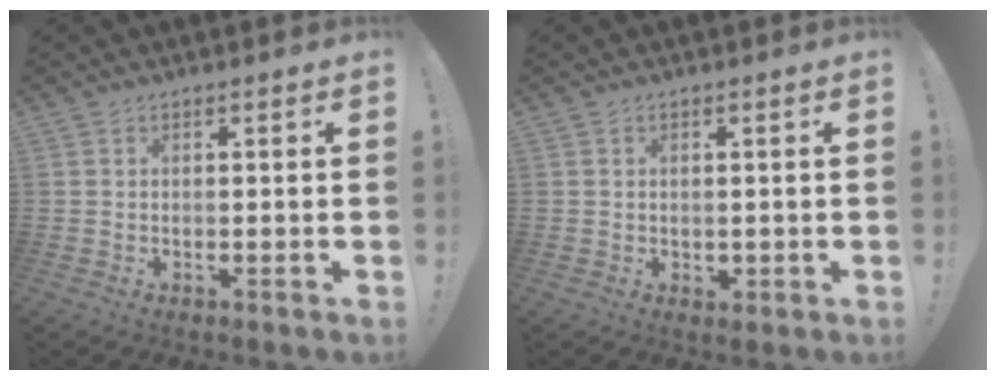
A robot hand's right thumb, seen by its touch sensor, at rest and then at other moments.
{"total": 1.2, "force": [0.3, 1.1, 0.4], "torque": [-0.003, 0.000, 0.005]}